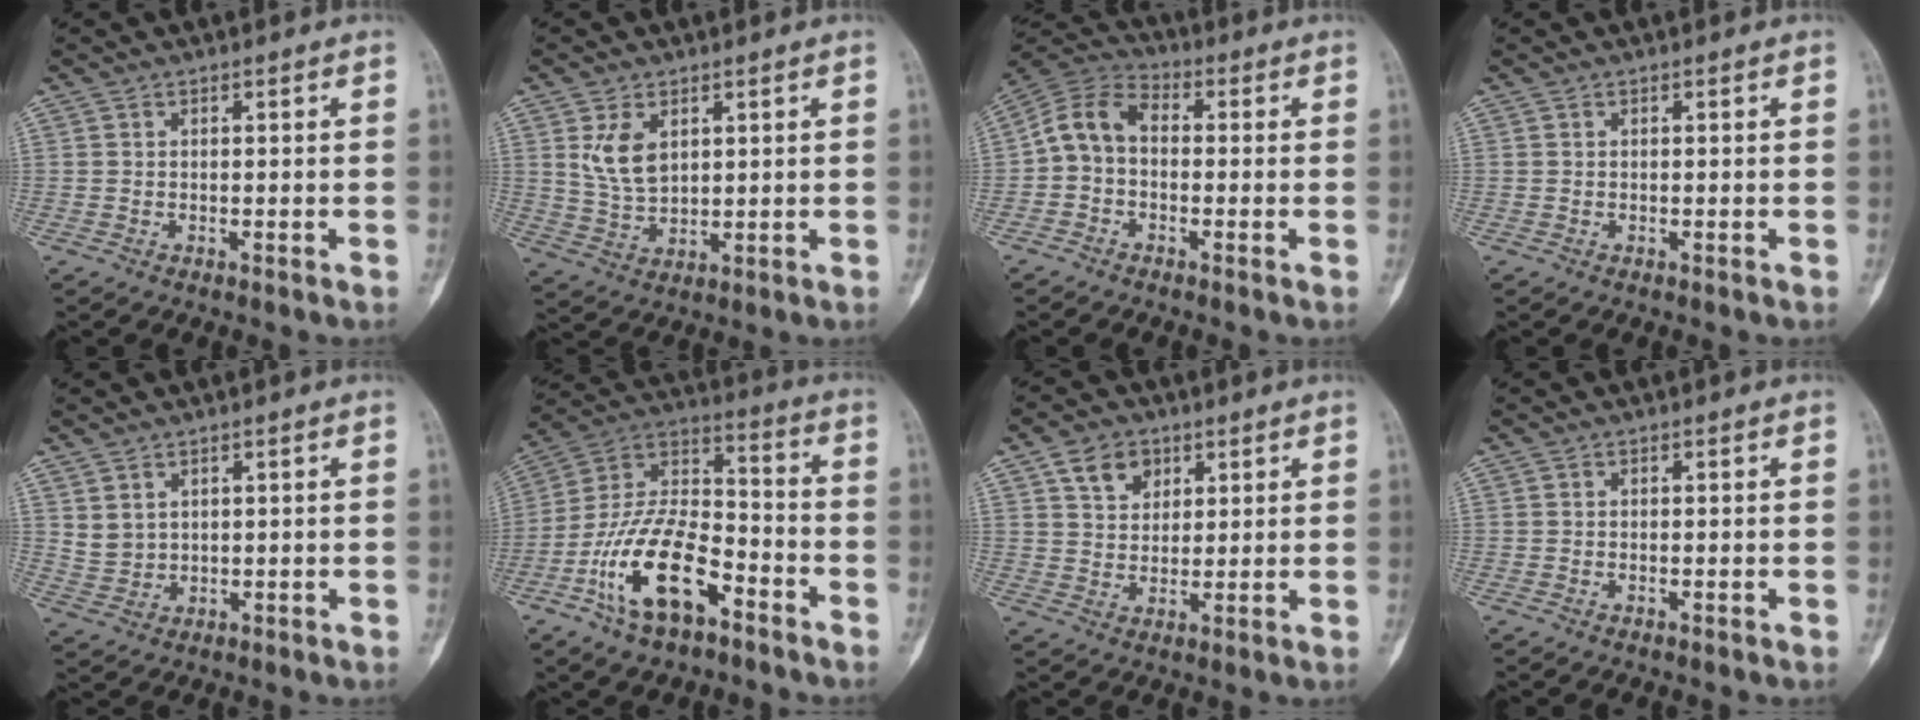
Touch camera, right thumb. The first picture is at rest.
{"total": 6.9, "force": [2.5, 4.2, 4.8], "torque": [-0.077, -0.012, 0.057]}
{"total": 8.3, "force": [-0.7, 5.9, 5.8], "torque": [-0.098, 0.030, -0.032]}
{"total": 0.0}
{"total": 3.5, "force": [1.8, 2.6, 1.5], "torque": [-0.021, -0.015, 0.047]}
{"total": 18.5, "force": [-9.0, 8.8, 13.6], "torque": [-0.245, 0.067, -0.169]}
{"total": 6.6, "force": [3.3, 4.8, 3.1], "torque": [-0.029, -0.014, 0.059]}
{"total": 0.0}